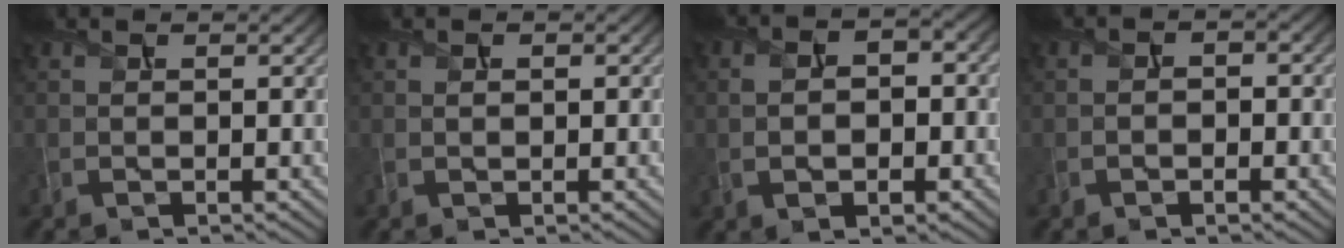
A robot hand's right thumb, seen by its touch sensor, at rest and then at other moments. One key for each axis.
{"total": 0.7, "fx": 0.1, "fy": 0.4, "fz": 0.6, "tx": -0.010, "ty": 0.000, "tz": 0.001}
{"total": 5.3, "fx": -1.0, "fy": 3.2, "fz": 4.1, "tx": -0.061, "ty": -0.006, "tz": -0.016}
{"total": 2.2, "fx": -0.8, "fy": 1.2, "fz": 1.6, "tx": -0.011, "ty": 0.001, "tz": -0.019}